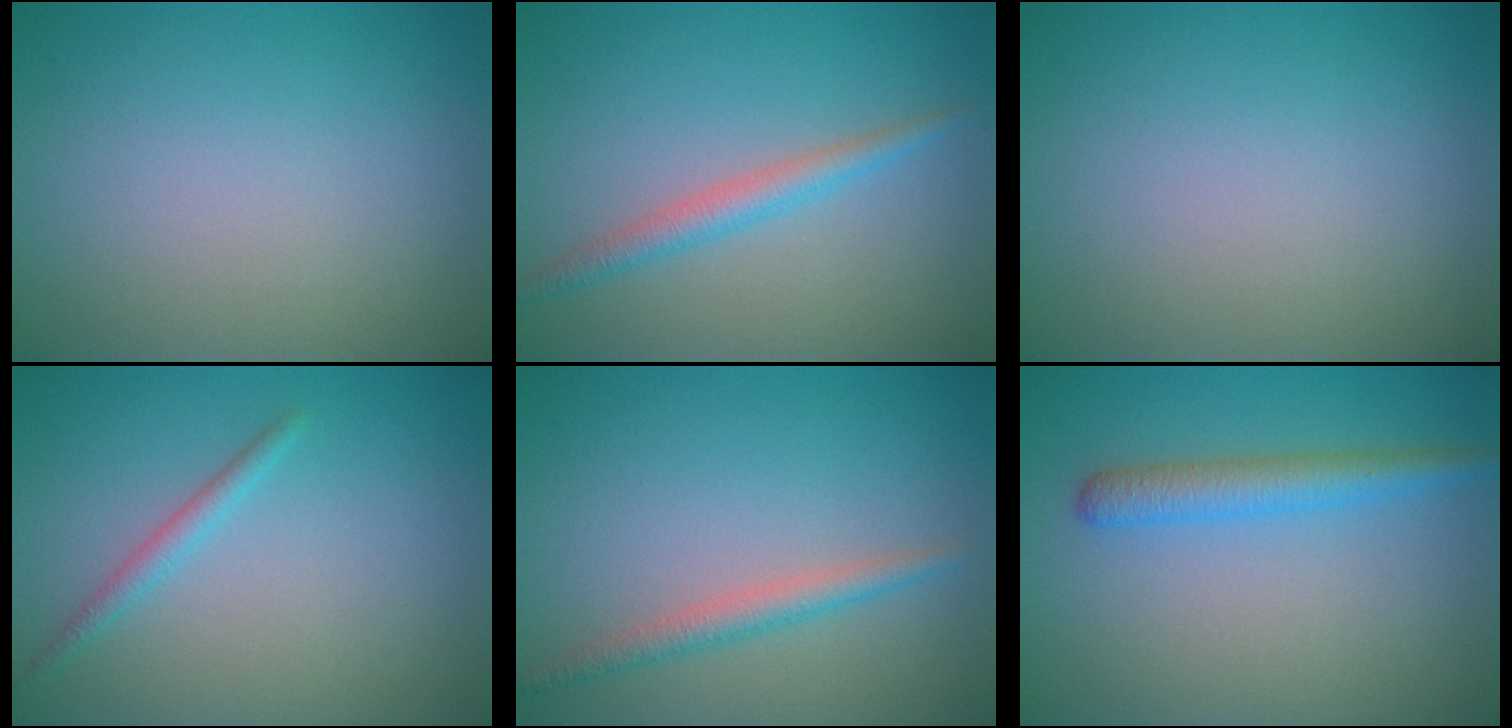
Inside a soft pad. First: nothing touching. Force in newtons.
{"total": 2.3, "press": 2.3, "slide": 0.1}
{"total": 0.0}
{"total": 1.4, "press": 1.4, "slide": 0.0}
{"total": 2.2, "press": 2.1, "slide": 0.0}
{"total": 3.0, "press": 3.0, "slide": 0.2}